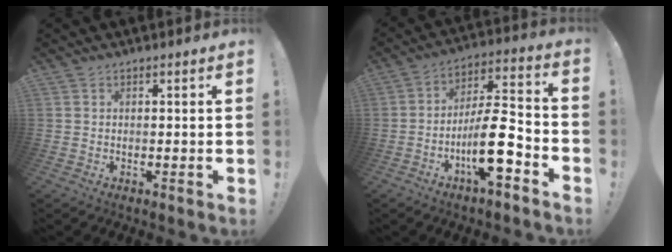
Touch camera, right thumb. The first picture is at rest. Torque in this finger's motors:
{"motor_torque": [2.27, 2.52, 1.99, -0.78, 0.60]}